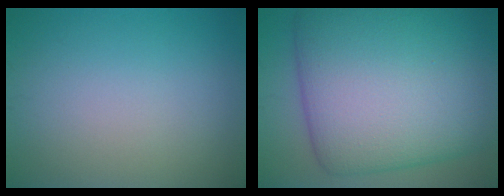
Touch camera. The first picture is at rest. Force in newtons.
{"total": 16.7, "press": 16.7, "slide": 0.2}